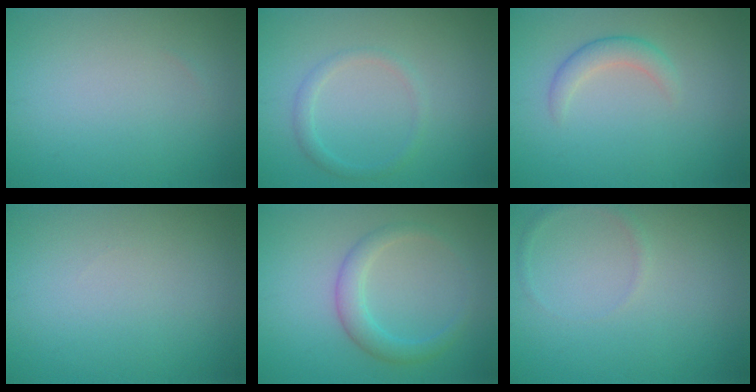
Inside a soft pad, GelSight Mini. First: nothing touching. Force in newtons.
{"total": 1.4, "press": 1.4, "slide": 0.0}
{"total": 2.0, "press": 2.0, "slide": 0.1}
{"total": 0.0}
{"total": 2.6, "press": 2.6, "slide": 0.1}
{"total": 0.8, "press": 0.8, "slide": 0.0}